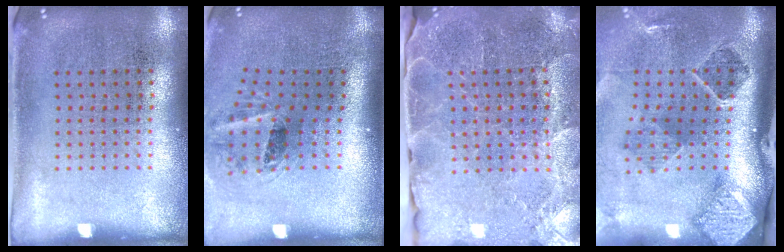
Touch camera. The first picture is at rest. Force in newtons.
{"total": 1.5, "press": 1.1, "slide": 1.1}
{"total": 3.1, "press": 3.1, "slide": 0.3}
{"total": 2.9, "press": 1.8, "slide": 2.2}